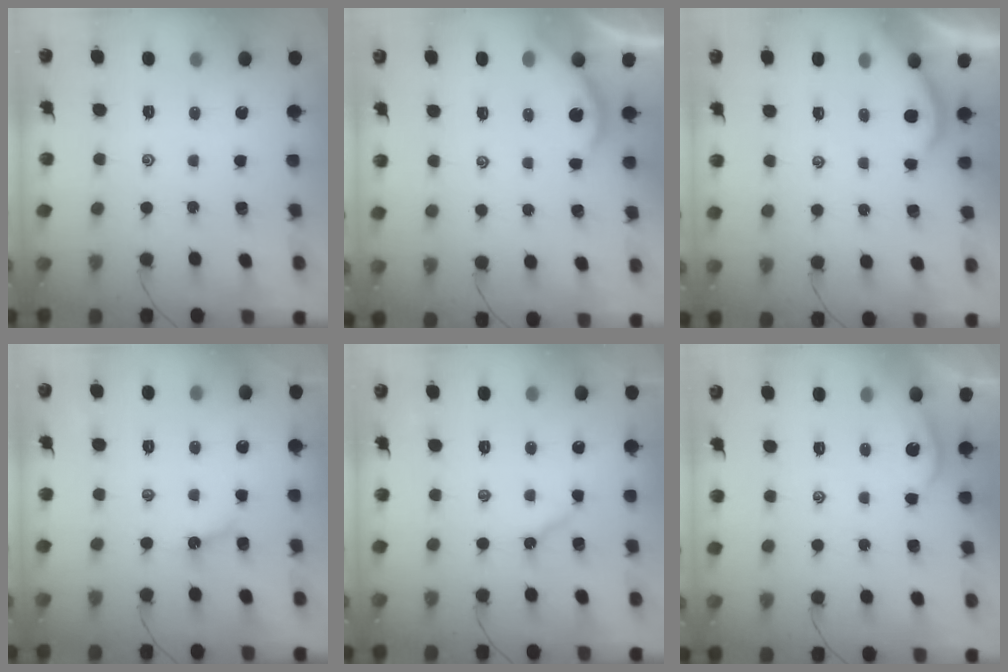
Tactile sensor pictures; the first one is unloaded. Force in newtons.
{"total": 2.2, "press": 2.2, "slide": 0.2}
{"total": 2.0, "press": 2.0, "slide": 0.1}
{"total": 3.8, "press": 3.8, "slide": 0.4}
{"total": 5.8, "press": 5.8, "slide": 0.4}
{"total": 3.2, "press": 3.2, "slide": 0.2}